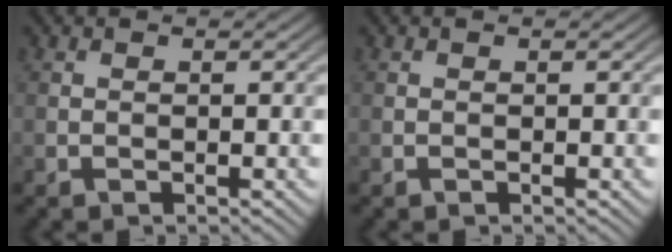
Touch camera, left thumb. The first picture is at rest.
{"total": 0.0}